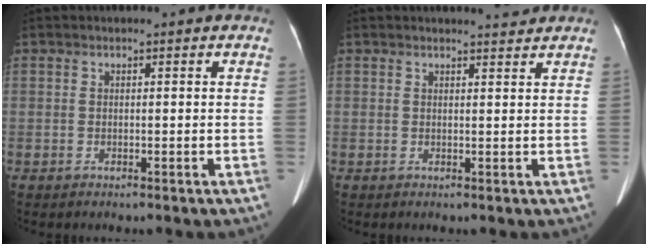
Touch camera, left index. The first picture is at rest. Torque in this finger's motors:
{"motor_torque": [0.05, -0.12, -0.05, 0.01]}